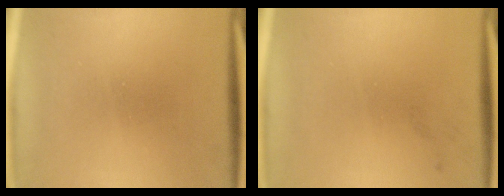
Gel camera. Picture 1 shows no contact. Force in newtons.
{"total": 1.1}